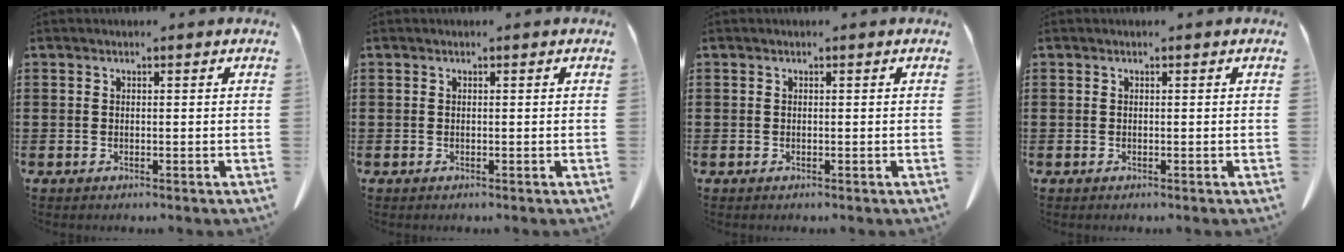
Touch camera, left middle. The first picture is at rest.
{"total": 0.0}
{"total": 0.0}
{"total": 0.0}